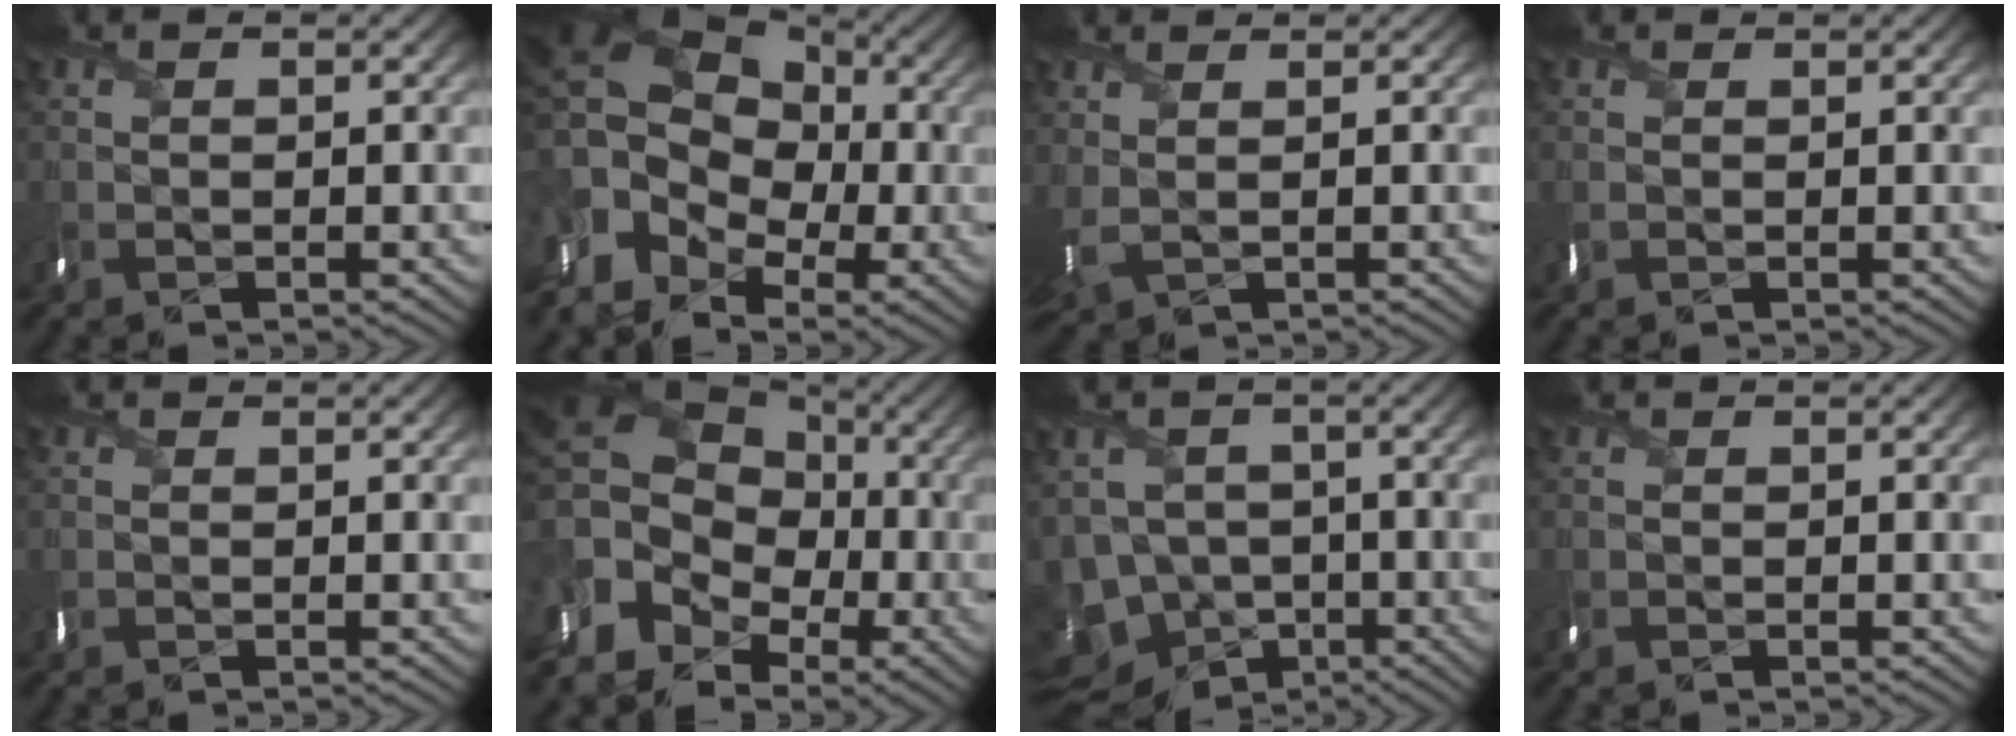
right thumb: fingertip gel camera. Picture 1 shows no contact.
{"total": 15.0, "force": [0.8, 11.5, 9.5], "torque": [-0.198, -0.009, 0.028]}
{"total": 2.1, "force": [0.7, 1.1, 1.7], "torque": [-0.049, -0.004, 0.021]}
{"total": 0.0}
{"total": 0.6, "force": [0.1, -0.3, -0.6], "torque": [0.013, -0.002, 0.004]}
{"total": 15.1, "force": [-2.1, 12.4, 8.3], "torque": [-0.179, -0.011, -0.032]}
{"total": 10.1, "force": [-4.0, 7.8, 5.1], "torque": [-0.133, -0.024, -0.049]}
{"total": 0.0}